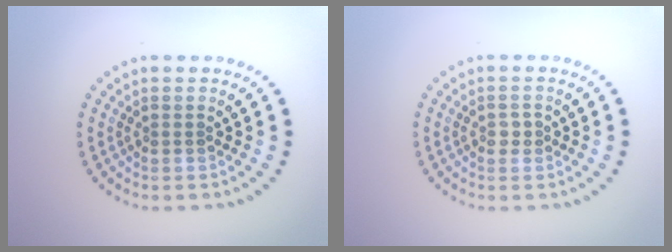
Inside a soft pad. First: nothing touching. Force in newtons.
{"total": 1.0, "press": 1.0, "slide": 0.0}